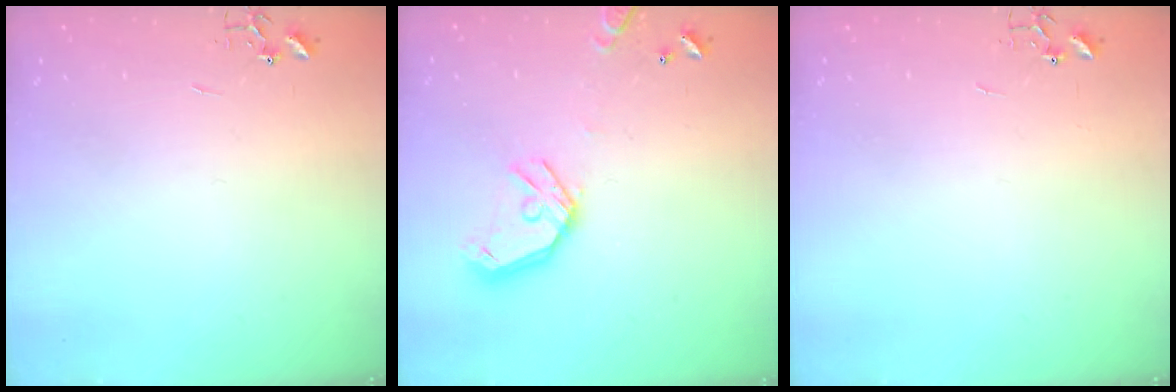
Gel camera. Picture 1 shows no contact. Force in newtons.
{"total": 14.4, "press": 14.2, "slide": 2.1}
{"total": 0.0}